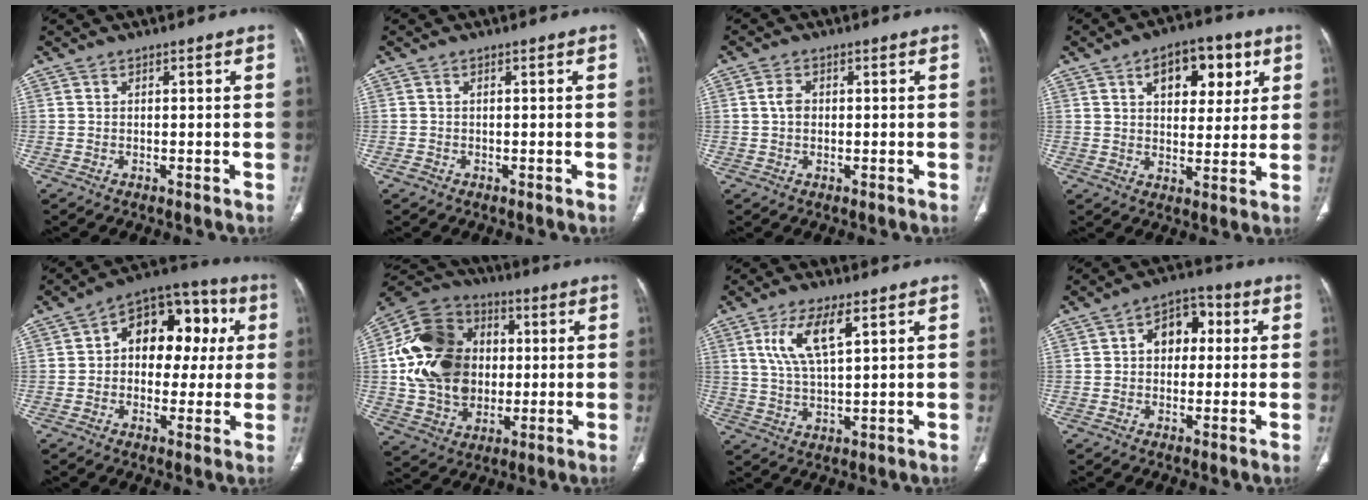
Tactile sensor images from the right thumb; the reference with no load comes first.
{"total": 0.8, "force": [-0.4, 0.6, 0.2], "torque": [-0.004, 0.001, -0.010]}
{"total": 2.7, "force": [0.3, 2.0, 1.9], "torque": [-0.035, 0.005, 0.004]}
{"total": 12.5, "force": [5.2, 7.2, 8.7], "torque": [-0.081, -0.009, 0.076]}
{"total": 16.2, "force": [2.7, 10.9, 11.7], "torque": [-0.103, 0.036, 0.030]}
{"total": 22.7, "force": [1.9, 17.5, 14.3], "torque": [-0.251, 0.012, 0.038]}
{"total": 9.0, "force": [3.8, 3.0, 7.6], "torque": [-0.155, -0.011, 0.080]}
{"total": 8.3, "force": [1.4, 5.9, 5.7], "torque": [-0.051, 0.022, 0.012]}